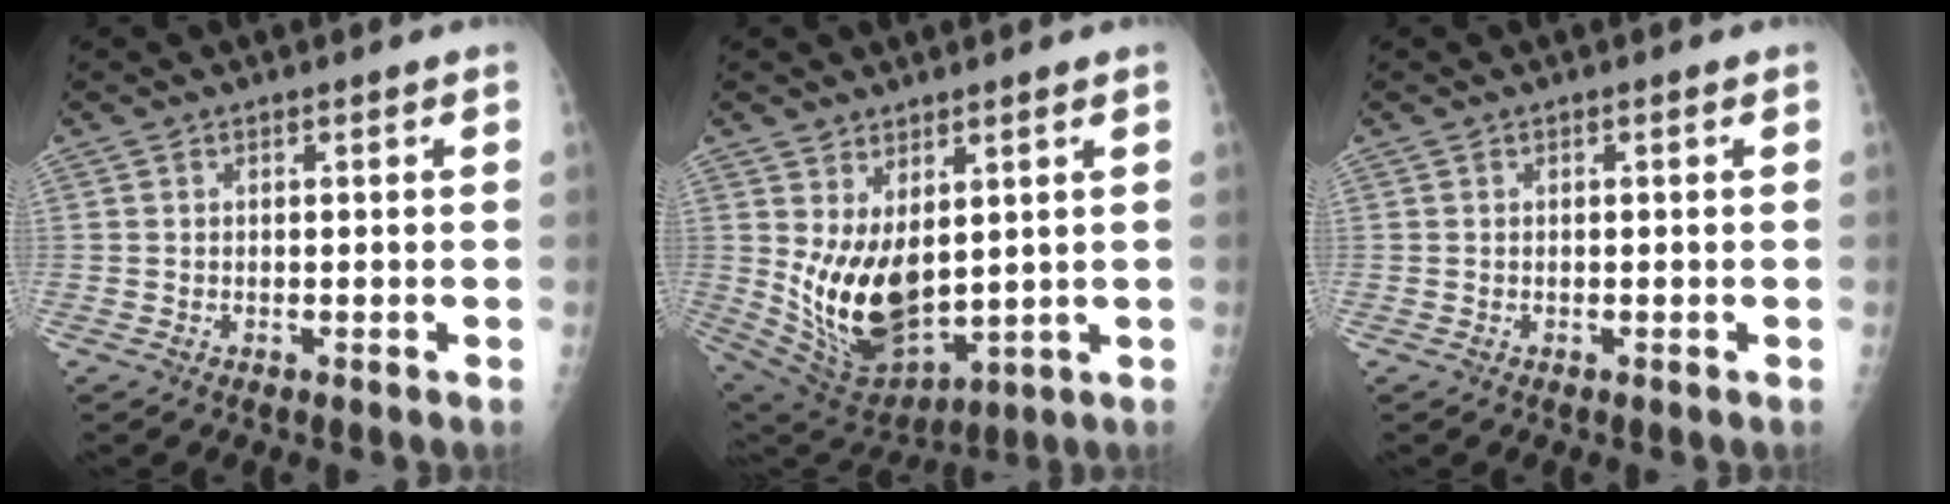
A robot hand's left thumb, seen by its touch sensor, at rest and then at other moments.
{"total": 13.7, "force": [2.3, 7.9, 11.0], "torque": [-0.177, -0.034, 0.073]}
{"total": 0.0}